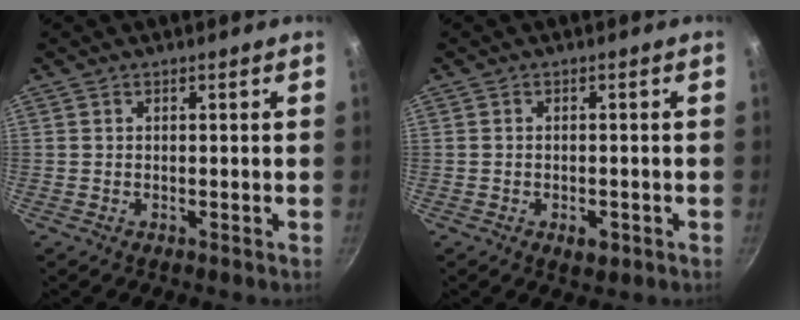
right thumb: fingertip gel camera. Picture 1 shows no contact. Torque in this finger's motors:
{"motor_torque": [-0.18, 0.04, -0.33, -0.05, 0.01]}